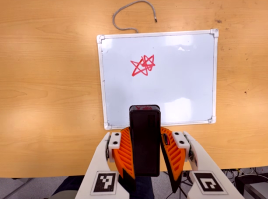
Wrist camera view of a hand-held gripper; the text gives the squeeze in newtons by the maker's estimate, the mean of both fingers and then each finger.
{"total": 9.1, "left": 7.4, "right": 10.9}